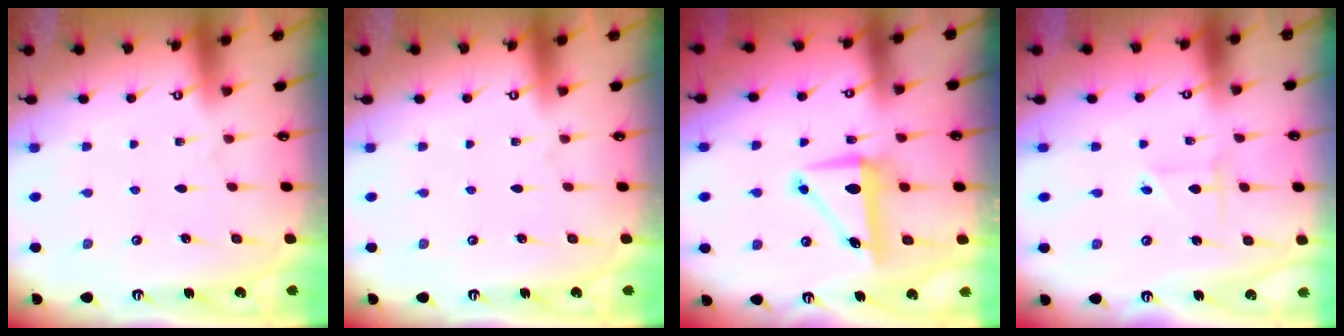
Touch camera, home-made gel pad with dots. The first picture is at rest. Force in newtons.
{"total": 0.0}
{"total": 8.1, "press": 7.8, "slide": 2.2}
{"total": 2.4, "press": 2.4, "slide": 0.2}